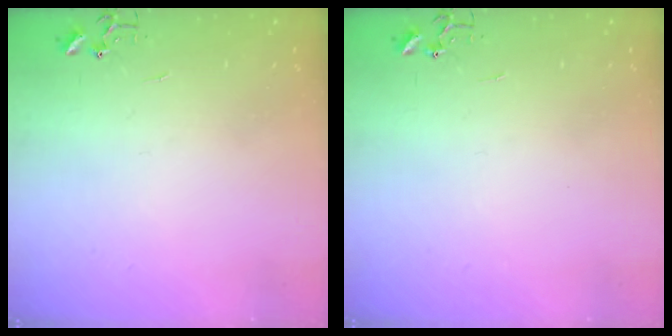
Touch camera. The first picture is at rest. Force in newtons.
{"total": 0.0}